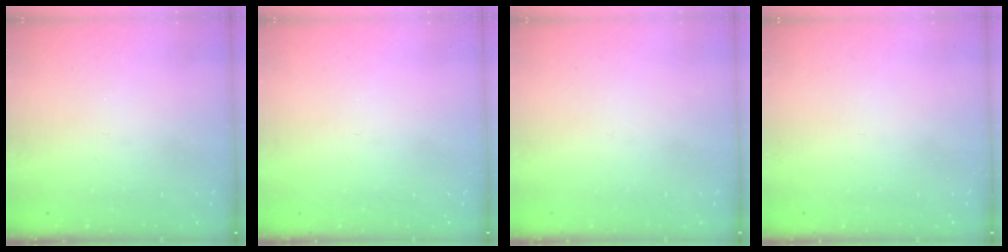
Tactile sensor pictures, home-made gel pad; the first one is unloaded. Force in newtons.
{"total": 0.0}
{"total": 1.5, "press": 1.5, "slide": 0.1}
{"total": 1.5, "press": 1.5, "slide": 0.1}